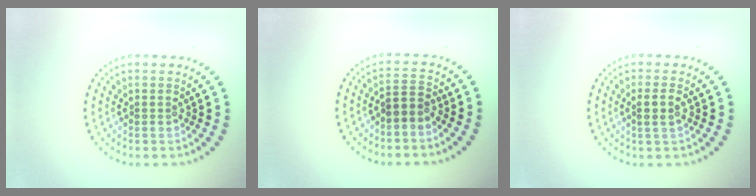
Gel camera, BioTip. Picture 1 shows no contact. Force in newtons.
{"total": 1.8, "press": 1.4, "slide": 1.1}
{"total": 1.6, "press": 1.5, "slide": 0.6}